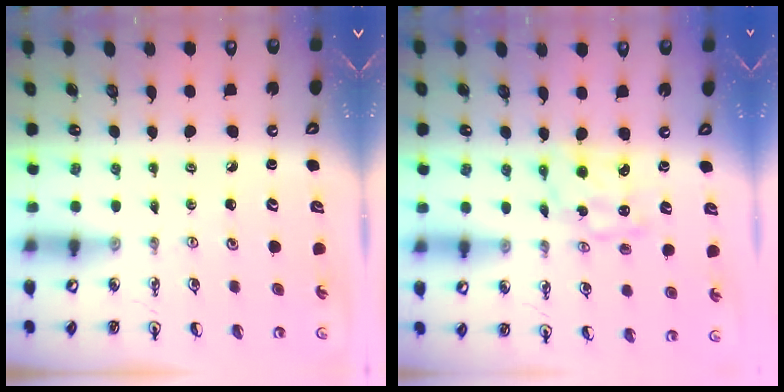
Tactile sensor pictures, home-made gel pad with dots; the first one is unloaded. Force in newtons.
{"total": 2.3, "press": 2.3, "slide": 0.2}